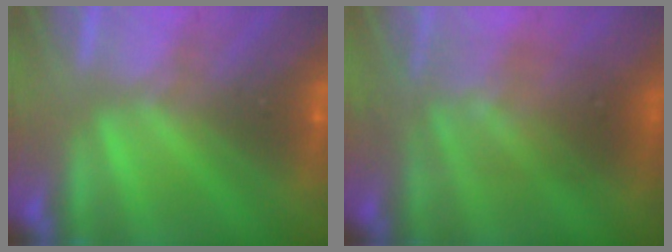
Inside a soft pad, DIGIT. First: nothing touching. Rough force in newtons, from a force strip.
{"total": 1.6}